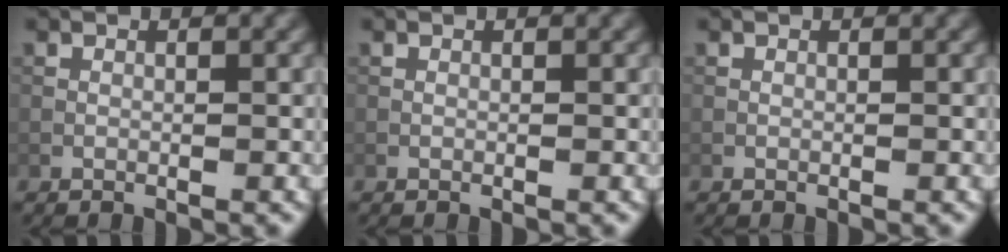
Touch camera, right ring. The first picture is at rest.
{"total": 0.0}
{"total": 0.0}